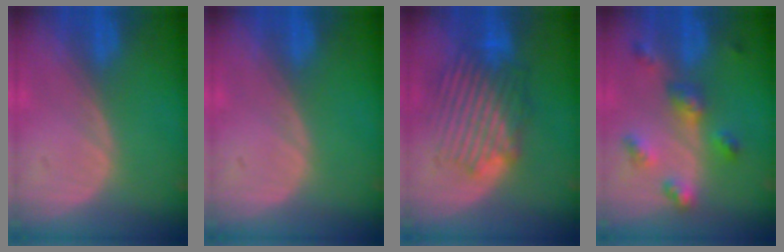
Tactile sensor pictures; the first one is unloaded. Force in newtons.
{"total": 0.0}
{"total": 8.6, "press": 8.2, "slide": 2.6}
{"total": 6.6, "press": 5.8, "slide": 3.1}